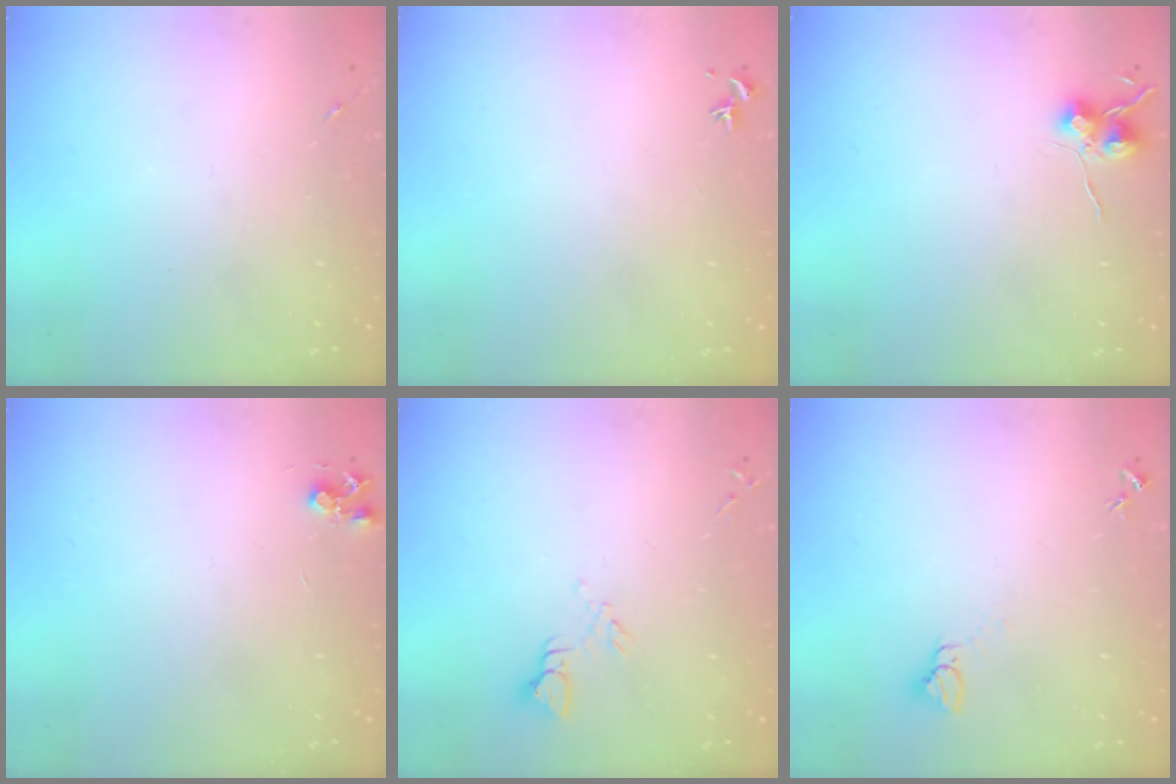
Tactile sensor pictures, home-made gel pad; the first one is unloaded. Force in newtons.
{"total": 0.7, "press": 0.5, "slide": 0.4}
{"total": 6.9, "press": 6.9, "slide": 0.6}
{"total": 4.6, "press": 4.5, "slide": 0.7}
{"total": 5.1, "press": 5.1, "slide": 0.4}
{"total": 2.8, "press": 2.8, "slide": 0.1}